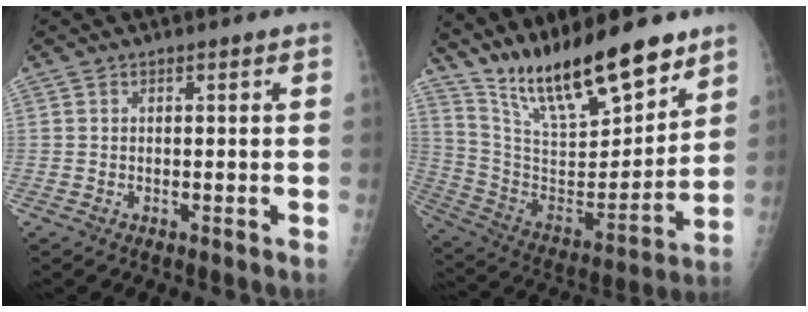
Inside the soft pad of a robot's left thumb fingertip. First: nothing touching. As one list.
[{"total": 22.6, "force": [17.3, 6.5, 13.0], "torque": [-0.180, -0.095, 0.308]}]